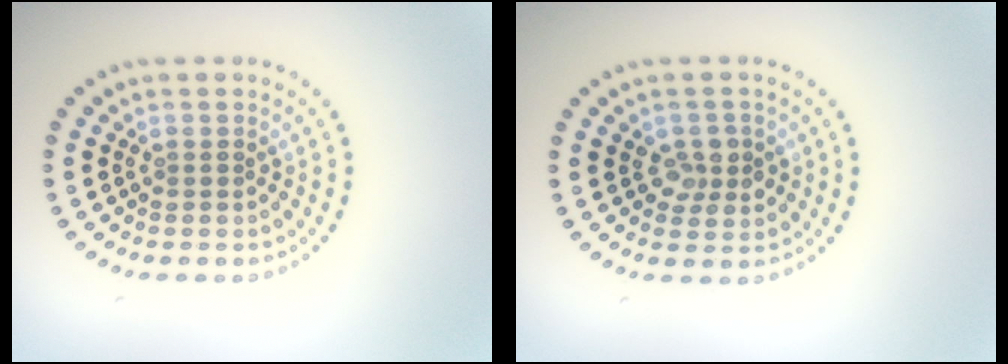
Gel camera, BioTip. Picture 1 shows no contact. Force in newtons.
{"total": 2.4, "press": 2.3, "slide": 0.7}